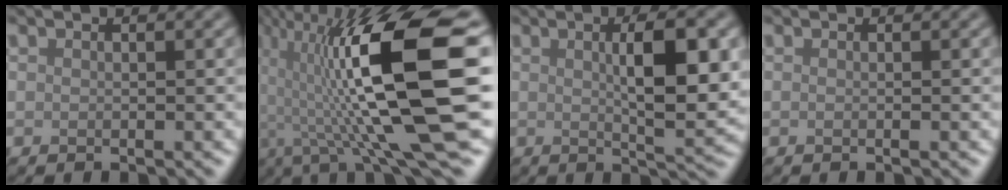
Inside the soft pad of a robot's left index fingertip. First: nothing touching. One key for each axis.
{"total": 14.9, "fx": 0.3, "fy": 3.0, "fz": 14.6, "tx": -0.250, "ty": 0.018, "tz": 0.004}
{"total": 6.6, "fx": 1.0, "fy": 1.5, "fz": 6.4, "tx": -0.090, "ty": 0.003, "tz": 0.019}
{"total": 0.0}